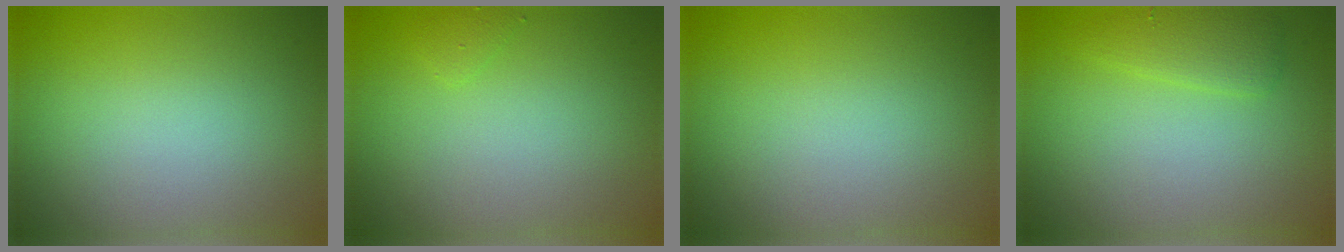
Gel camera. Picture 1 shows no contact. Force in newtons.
{"total": 0.8, "press": 0.8, "slide": 0.0}
{"total": 0.0}
{"total": 2.1, "press": 2.1, "slide": 0.2}